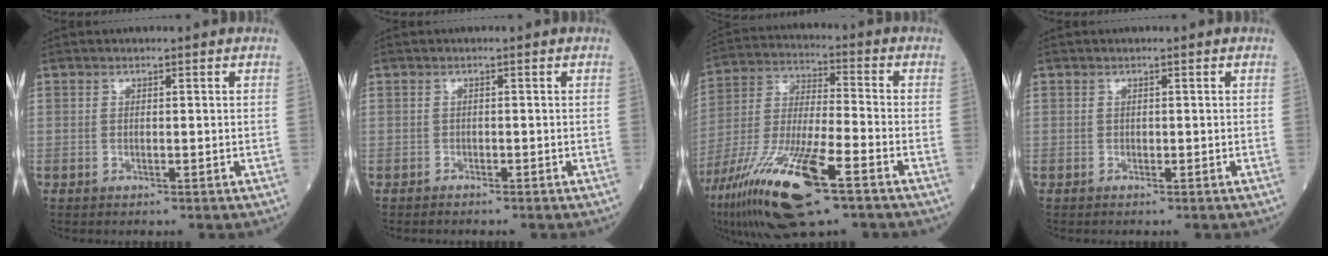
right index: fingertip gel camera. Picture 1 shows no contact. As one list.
[{"total": 0.8, "force": [-0.8, 0.1, 0.2], "torque": [-0.007, -0.001, -0.013]}, {"total": 19.6, "force": [-10.7, 3.4, 16.1], "torque": [-0.335, -0.045, -0.192]}, {"total": 0.0}]